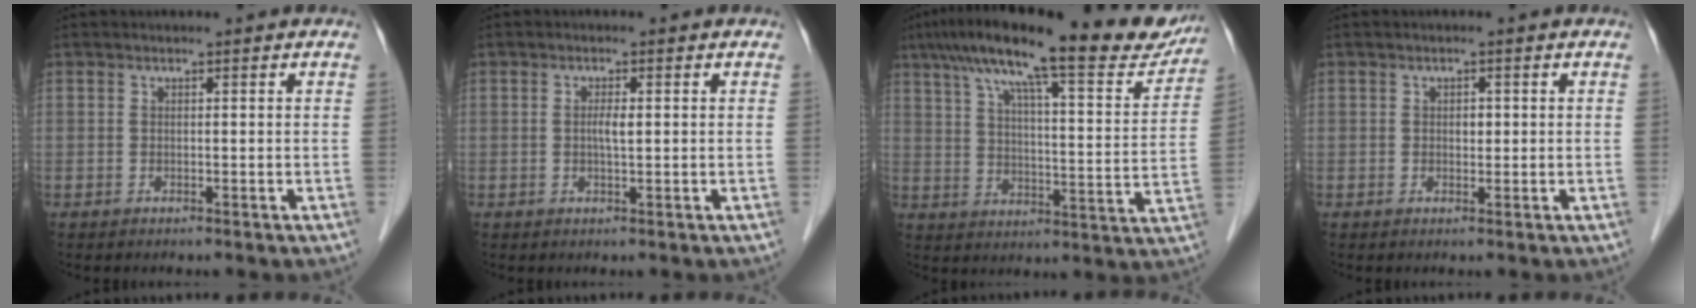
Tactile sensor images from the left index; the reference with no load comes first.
{"total": 1.9, "force": [0.1, 0.3, 1.8], "torque": [-0.037, 0.001, 0.001]}
{"total": 24.1, "force": [18.9, 4.0, 14.4], "torque": [-0.224, 0.026, 0.256]}
{"total": 1.3, "force": [0.1, 0.9, 1.0], "torque": [-0.013, 0.002, 0.002]}